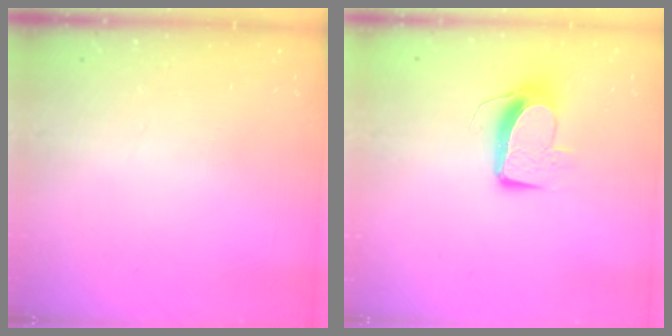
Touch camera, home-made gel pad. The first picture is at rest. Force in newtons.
{"total": 10.2, "press": 10.1, "slide": 0.5}